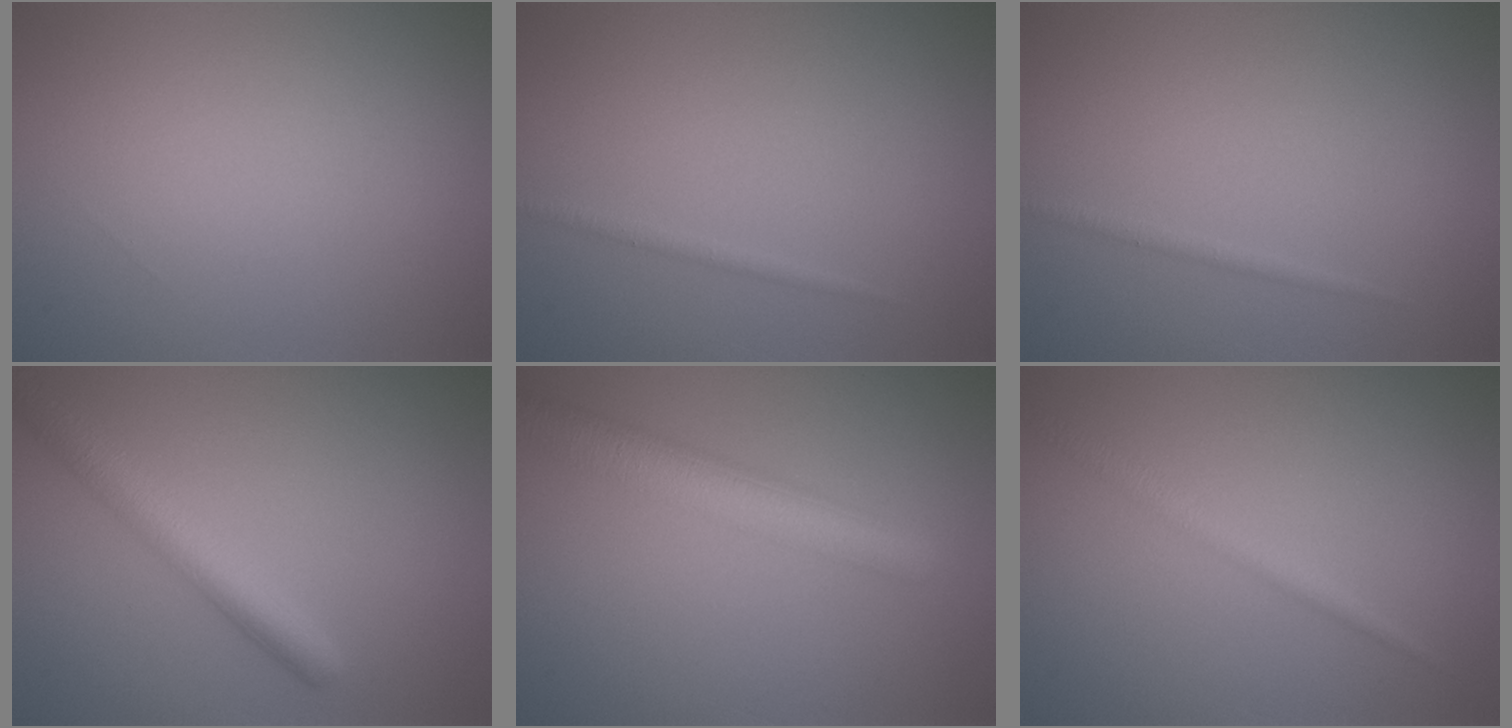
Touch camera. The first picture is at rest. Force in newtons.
{"total": 0.7, "press": 0.7, "slide": 0.1}
{"total": 0.7, "press": 0.7, "slide": 0.1}
{"total": 3.8, "press": 3.8, "slide": 0.1}
{"total": 4.9, "press": 4.9, "slide": 0.2}
{"total": 1.7, "press": 1.7, "slide": 0.1}